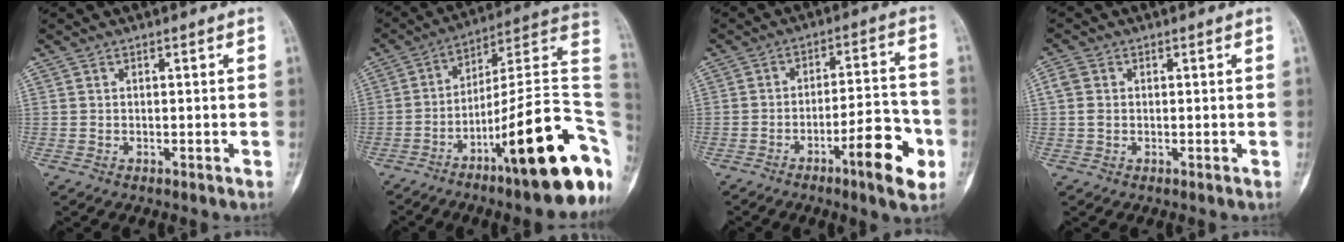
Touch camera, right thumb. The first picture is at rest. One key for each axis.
{"total": 24.6, "fx": -9.4, "fy": 5.4, "fz": 22.1, "tx": -0.245, "ty": 0.077, "tz": -0.137}
{"total": 12.3, "fx": -5.3, "fy": 3.0, "fz": 10.6, "tx": -0.140, "ty": 0.032, "tz": -0.079}
{"total": 2.4, "fx": 0.3, "fy": 1.9, "fz": 1.4, "tx": -0.037, "ty": 0.005, "tz": 0.004}